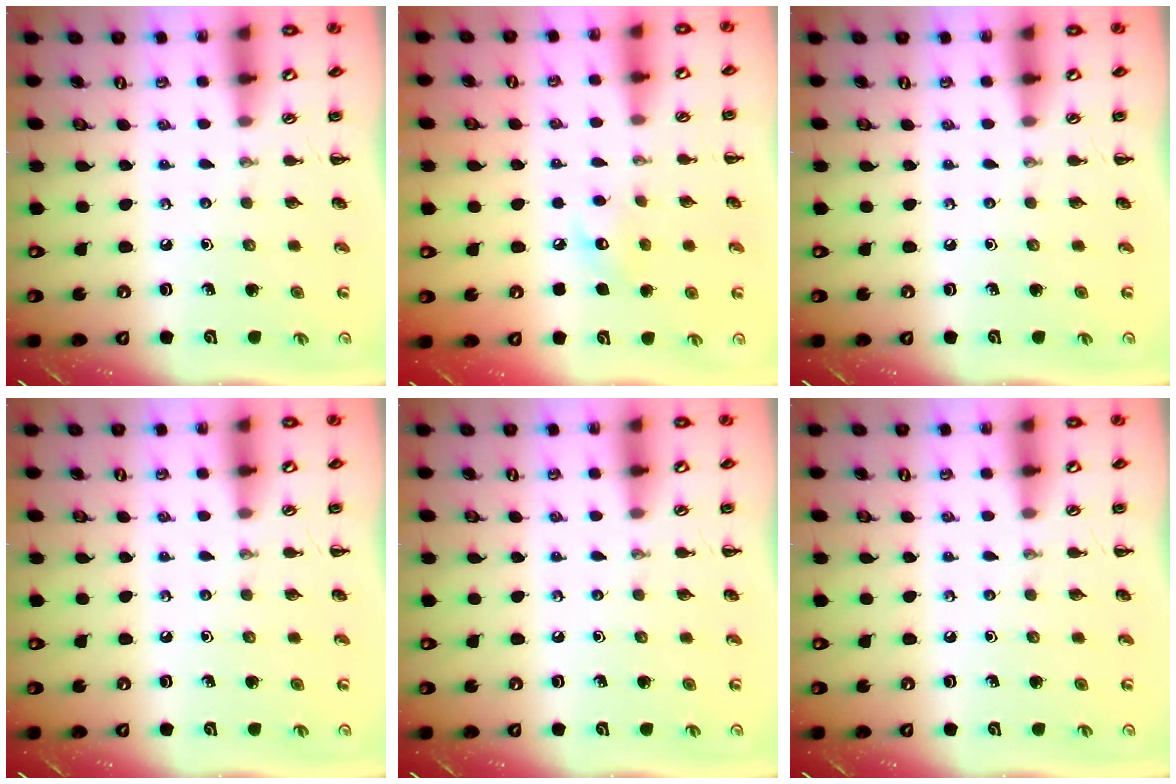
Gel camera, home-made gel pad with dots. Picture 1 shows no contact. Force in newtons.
{"total": 6.9, "press": 6.8, "slide": 1.4}
{"total": 0.0}
{"total": 0.0}
{"total": 0.0}
{"total": 0.0}